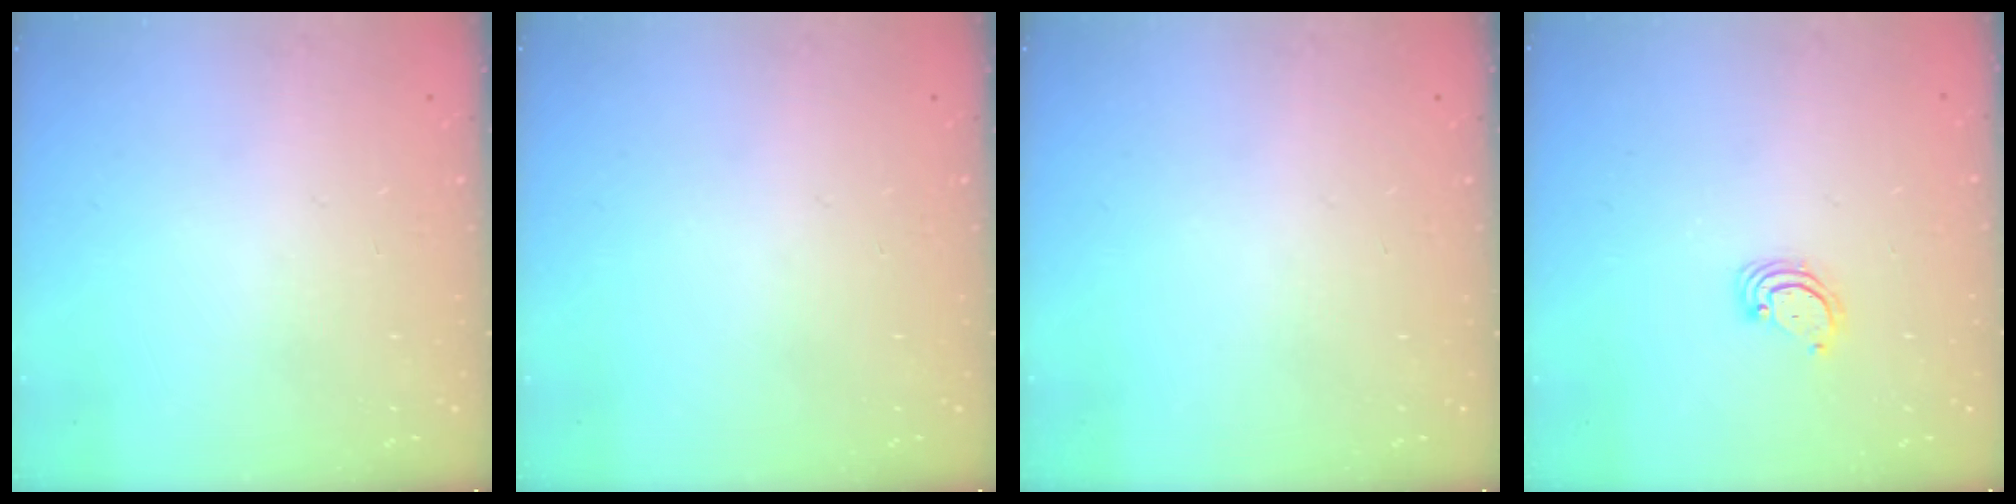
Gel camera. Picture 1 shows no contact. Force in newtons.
{"total": 0.0}
{"total": 0.0}
{"total": 3.6, "press": 3.6, "slide": 0.4}